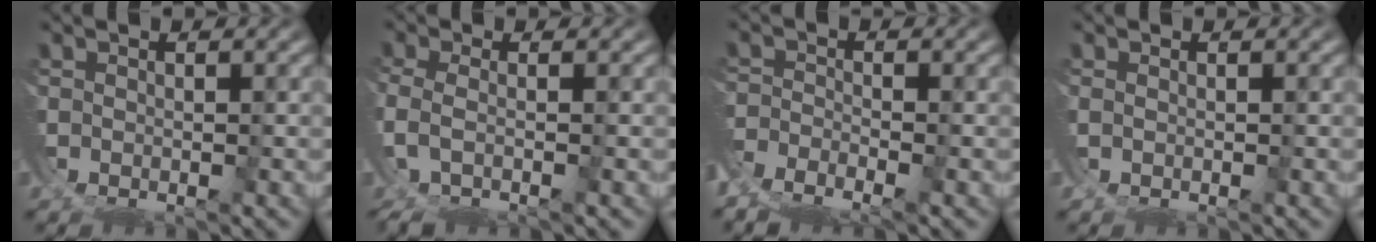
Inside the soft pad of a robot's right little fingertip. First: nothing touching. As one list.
[{"total": 2.8, "force": [-1.0, 1.6, 2.0], "torque": [-0.062, -0.016, -0.012]}, {"total": 6.6, "force": [-4.4, 4.0, 2.8], "torque": [-0.067, -0.031, -0.068]}, {"total": 0.7, "force": [0.0, 0.6, 0.3], "torque": [-0.013, -0.002, 0.001]}]